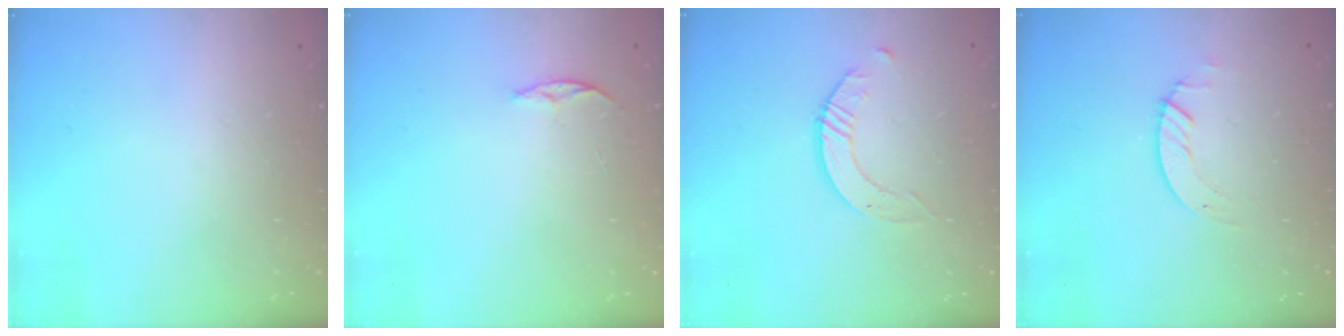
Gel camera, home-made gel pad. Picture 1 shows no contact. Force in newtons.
{"total": 3.3, "press": 3.3, "slide": 0.4}
{"total": 1.6, "press": 1.6, "slide": 0.2}
{"total": 1.3, "press": 1.2, "slide": 0.1}